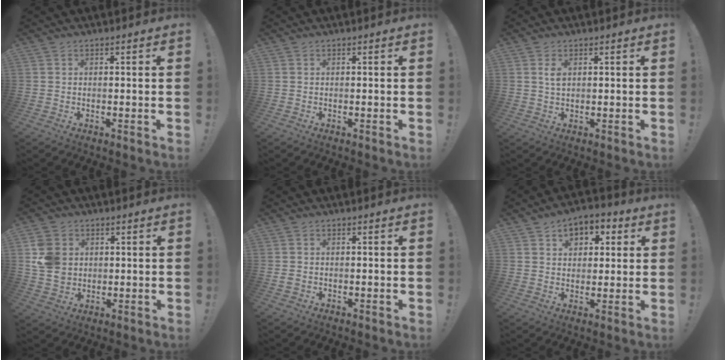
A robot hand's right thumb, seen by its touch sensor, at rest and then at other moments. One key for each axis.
{"total": 0.0}
{"total": 2.3, "fx": 0.8, "fy": 1.2, "fz": 1.8, "tx": -0.023, "ty": -0.003, "tz": 0.009}
{"total": 10.2, "fx": 2.3, "fy": 8.7, "fz": 4.7, "tx": -0.088, "ty": -0.003, "tz": 0.047}
{"total": 1.0, "fx": -0.2, "fy": 0.8, "fz": 0.5, "tx": -0.006, "ty": 0.003, "tz": -0.003}
{"total": 7.3, "fx": 3.1, "fy": 5.6, "fz": 3.6, "tx": -0.045, "ty": -0.008, "tz": 0.057}